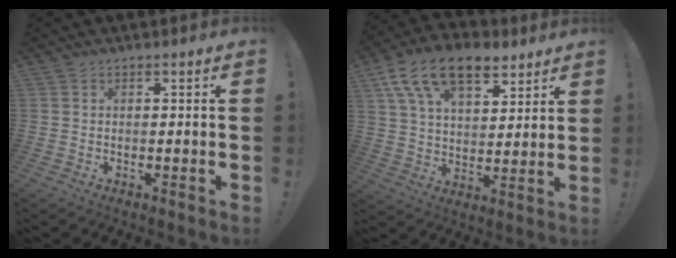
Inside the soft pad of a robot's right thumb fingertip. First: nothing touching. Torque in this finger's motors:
{"motor_torque": [0.00, 2.44, 0.66, -0.11, 0.46]}